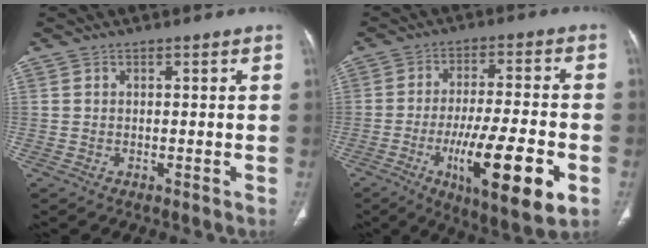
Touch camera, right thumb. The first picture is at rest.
{"total": 17.9, "force": [-6.1, 4.5, 16.2], "torque": [-0.264, 0.007, -0.088]}